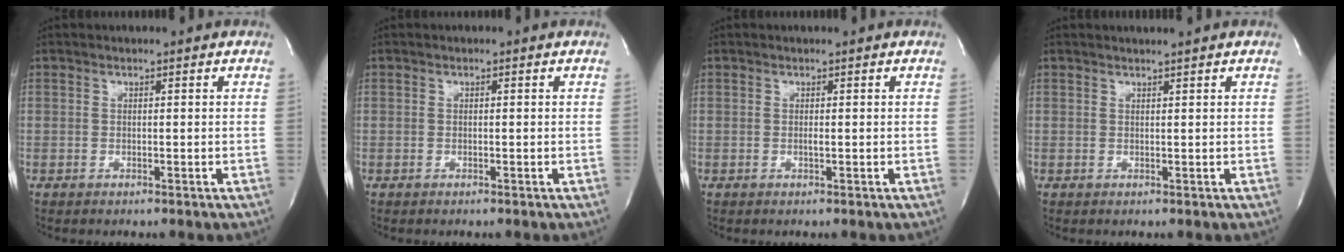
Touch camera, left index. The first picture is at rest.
{"total": 0.0}
{"total": 0.7, "force": [0.2, 0.0, 0.6], "torque": [-0.014, 0.000, 0.002]}
{"total": 1.5, "force": [1.4, -0.4, 0.5], "torque": [-0.006, 0.000, 0.024]}